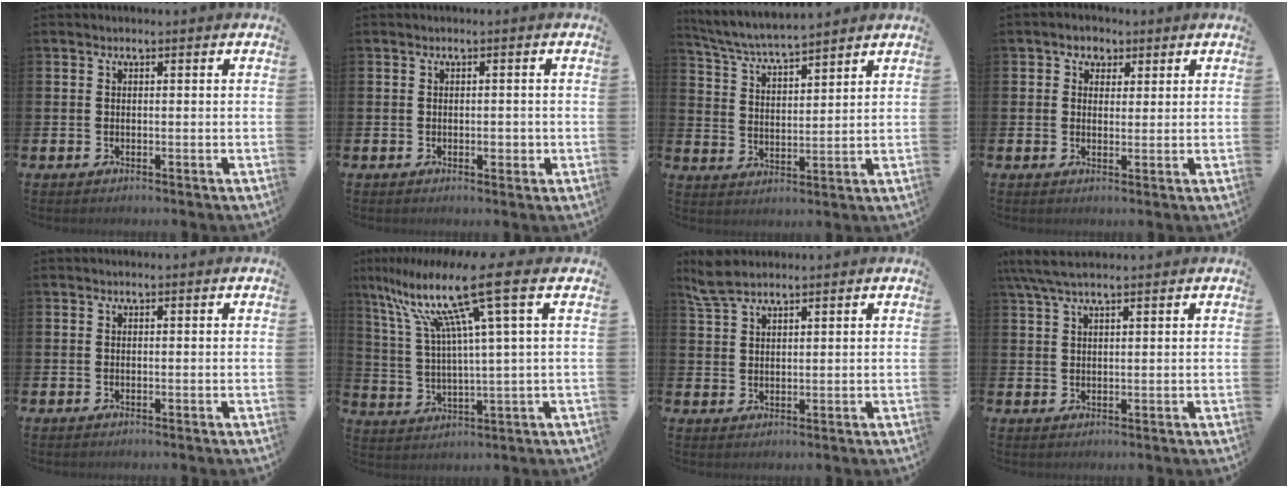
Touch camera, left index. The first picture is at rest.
{"total": 1.3, "force": [-0.3, 0.7, 1.1], "torque": [-0.011, 0.000, -0.008]}
{"total": 5.7, "force": [5.6, 0.2, 1.1], "torque": [-0.050, -0.033, 0.099]}
{"total": 3.0, "force": [2.0, 2.2, 0.2], "torque": [-0.006, 0.004, 0.032]}
{"total": 0.0}
{"total": 15.2, "force": [7.8, 1.1, 13.0], "torque": [-0.284, -0.031, 0.112]}
{"total": 4.4, "force": [3.8, 1.4, 1.7], "torque": [-0.044, -0.004, 0.070]}
{"total": 4.7, "force": [3.7, 0.8, 2.7], "torque": [-0.068, -0.004, 0.070]}